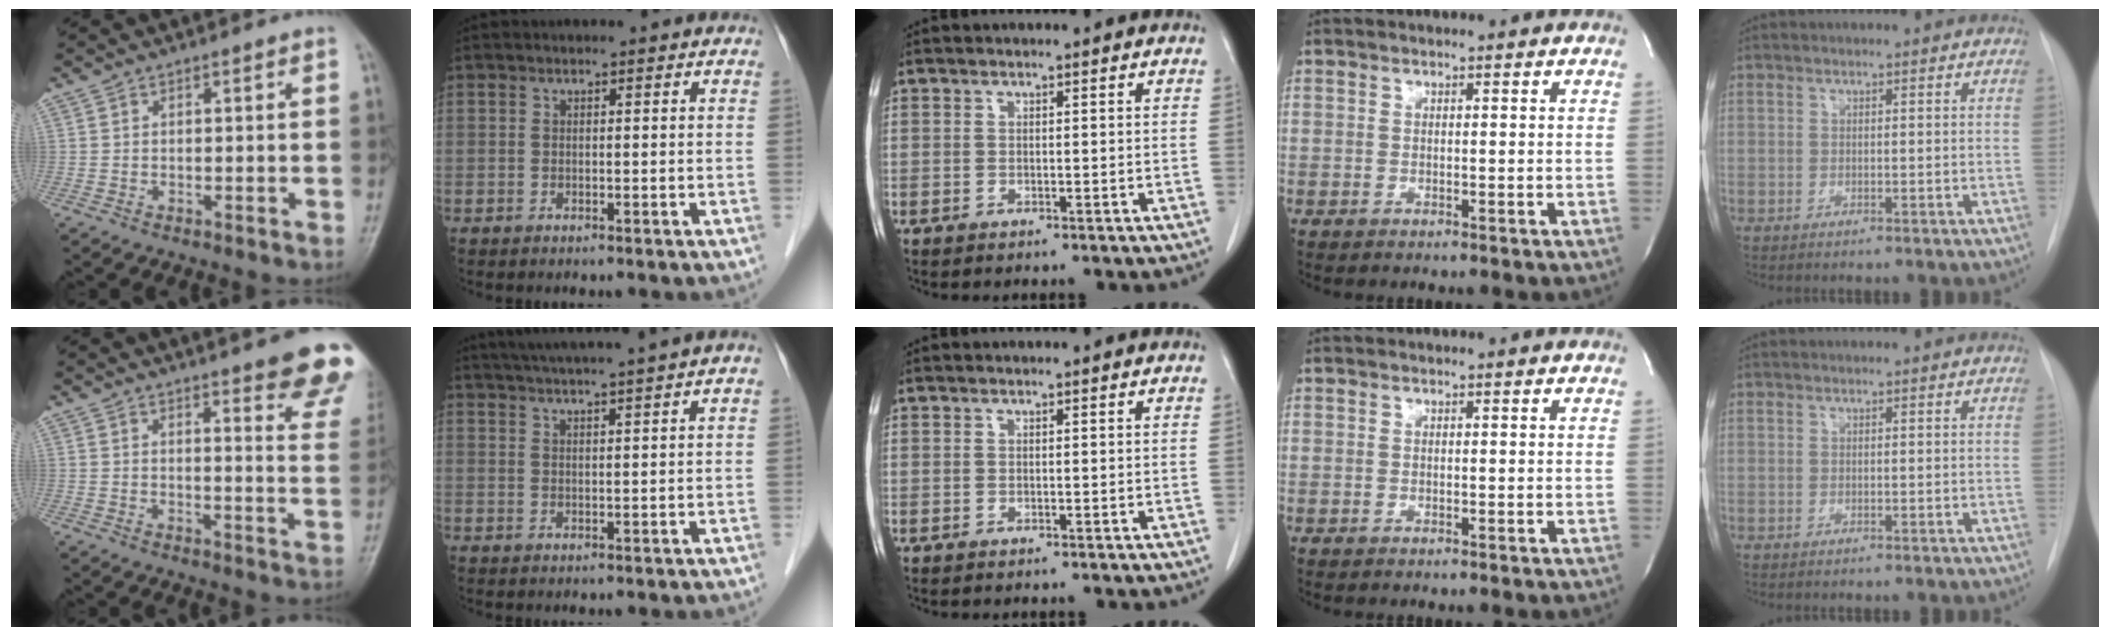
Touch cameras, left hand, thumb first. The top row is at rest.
{"thumb": {"total": 14.9, "force": [10.2, 2.9, 10.4], "torque": [-0.099, -0.052, 0.108]}, "index": {"total": 9.3, "force": [8.0, -1.5, 4.6], "torque": [-0.073, 0.020, 0.112]}}